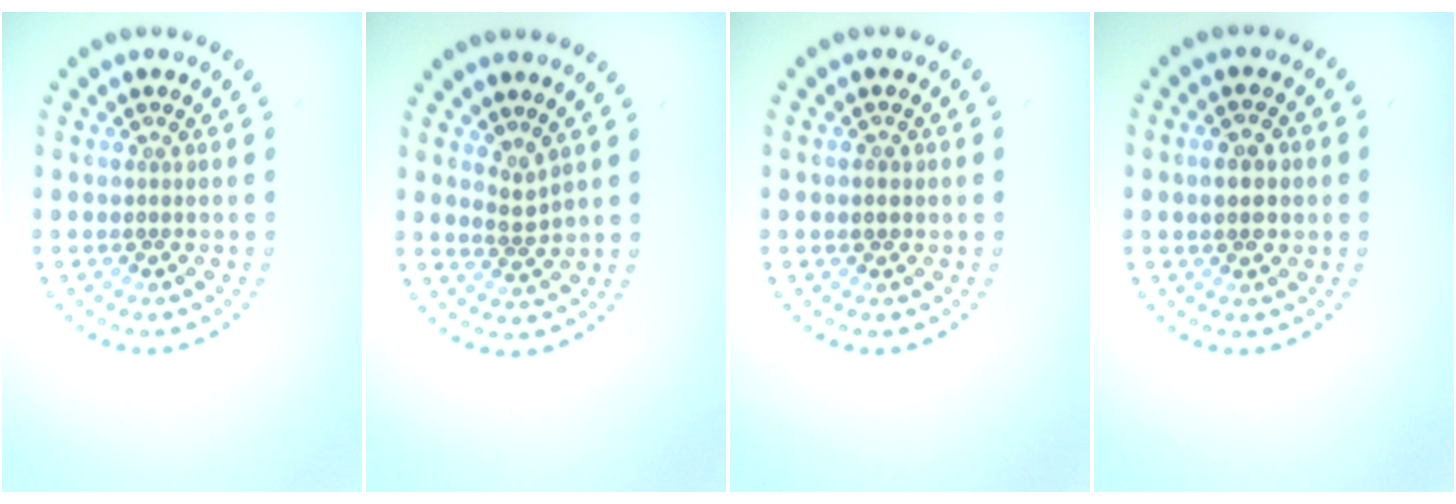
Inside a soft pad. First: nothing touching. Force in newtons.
{"total": 1.6, "press": 1.0, "slide": 1.2}
{"total": 1.1, "press": 1.0, "slide": 0.4}
{"total": 2.7, "press": 2.7, "slide": 0.1}